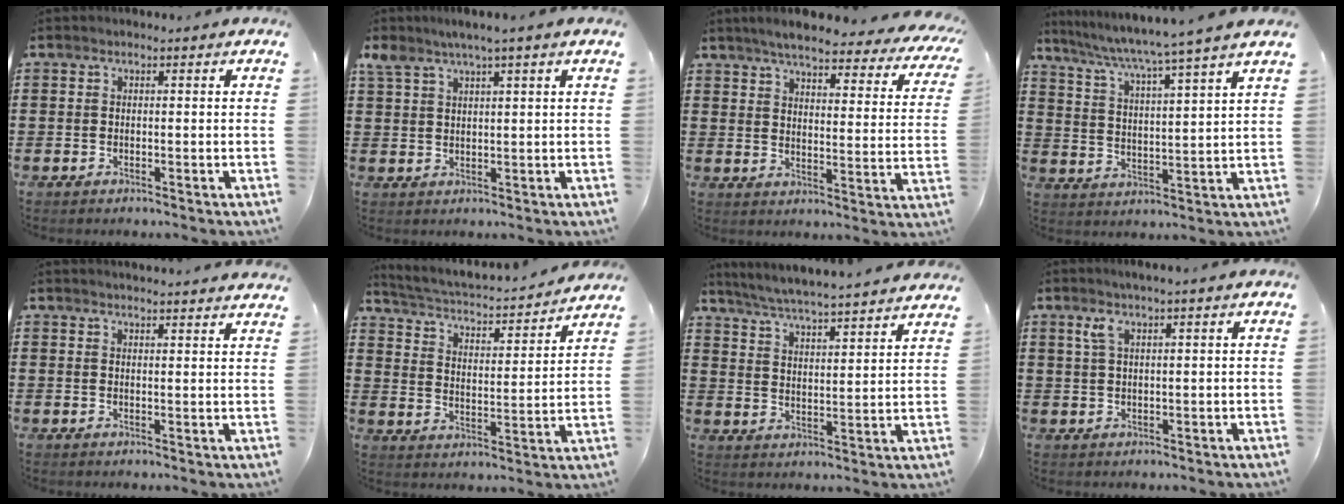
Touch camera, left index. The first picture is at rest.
{"total": 3.3, "force": [2.2, 0.2, 2.4], "torque": [-0.054, 0.001, 0.039]}
{"total": 5.4, "force": [4.8, 0.4, 2.3], "torque": [-0.060, -0.032, 0.077]}
{"total": 4.7, "force": [3.9, -1.3, 2.2], "torque": [-0.063, -0.040, 0.056]}
{"total": 2.2, "force": [2.2, -0.4, 0.0], "torque": [-0.006, -0.006, 0.043]}
{"total": 2.3, "force": [2.2, 0.3, 0.9], "torque": [-0.035, -0.029, 0.025]}
{"total": 5.2, "force": [5.0, -0.7, 1.4], "torque": [-0.051, -0.039, 0.081]}
{"total": 2.8, "force": [1.5, 0.3, 2.3], "torque": [-0.050, 0.002, 0.026]}